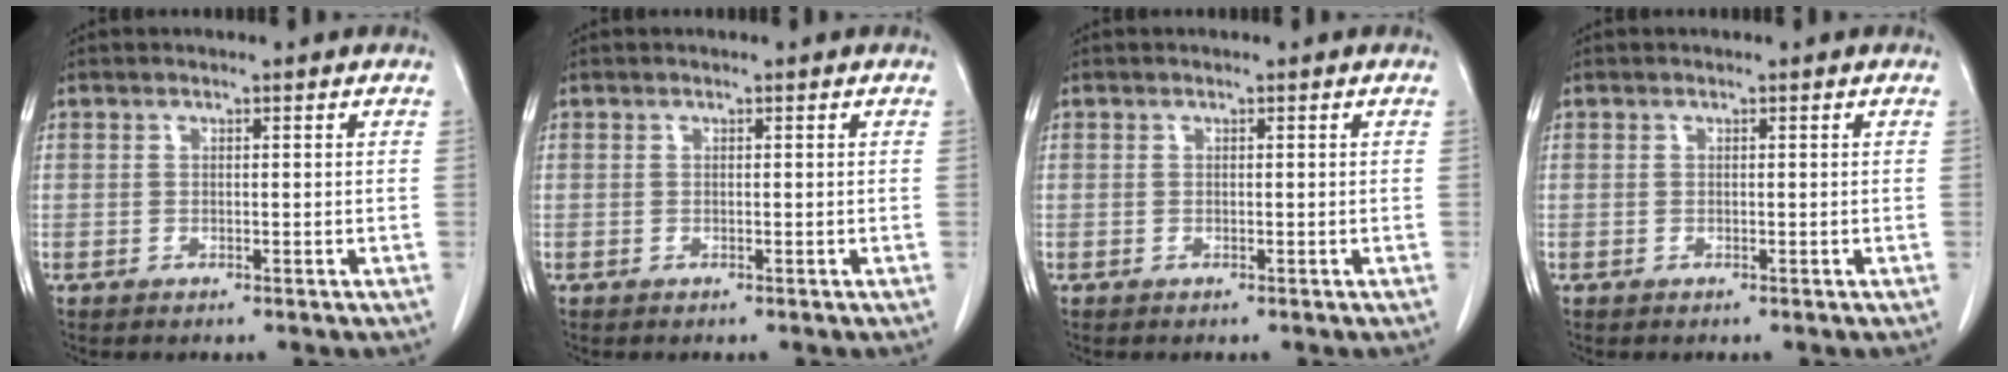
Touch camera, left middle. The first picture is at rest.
{"total": 0.0}
{"total": 0.0}
{"total": 0.0}